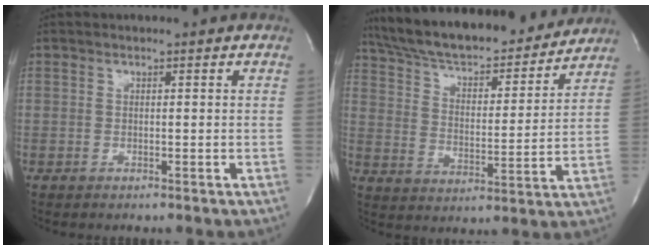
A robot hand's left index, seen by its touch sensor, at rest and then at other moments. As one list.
[{"total": 22.7, "force": [20.4, 4.8, 8.8], "torque": [-0.153, 0.008, 0.304]}]